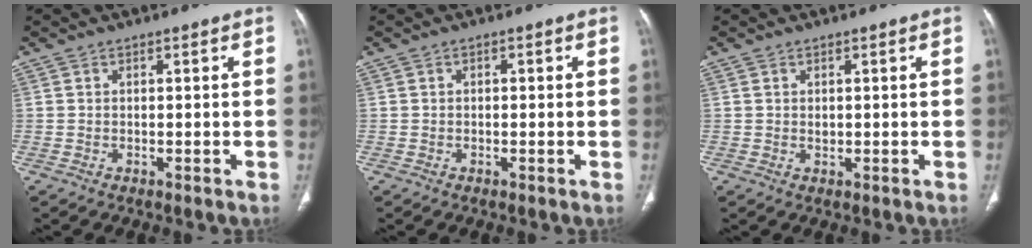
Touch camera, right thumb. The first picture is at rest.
{"total": 0.7, "force": [0.1, 0.4, 0.5], "torque": [-0.007, 0.001, 0.000]}
{"total": 0.8, "force": [0.2, 0.6, 0.5], "torque": [-0.011, -0.001, 0.007]}